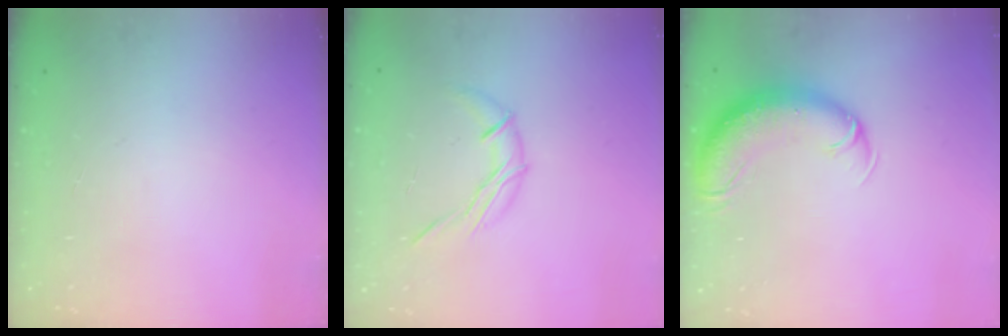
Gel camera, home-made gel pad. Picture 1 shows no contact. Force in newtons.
{"total": 7.7, "press": 7.7, "slide": 0.4}
{"total": 13.3, "press": 12.9, "slide": 3.5}